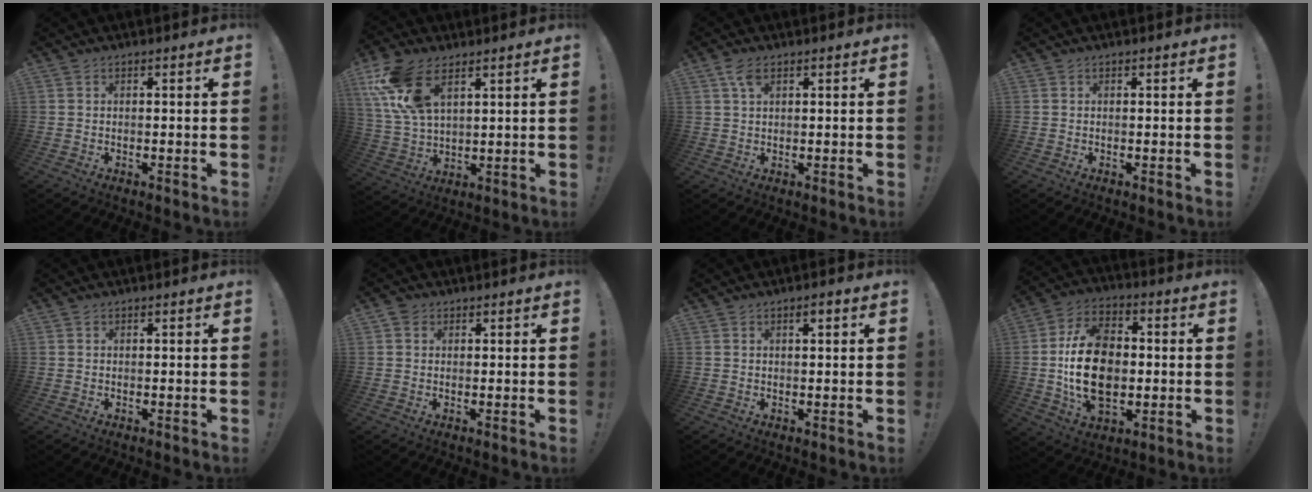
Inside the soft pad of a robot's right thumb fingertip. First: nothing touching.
{"total": 15.3, "force": [7.5, 8.5, 10.2], "torque": [-0.210, -0.019, 0.142]}
{"total": 3.8, "force": [1.8, 1.8, 2.8], "torque": [-0.055, -0.002, 0.033]}
{"total": 0.0}
{"total": 0.0}
{"total": 2.2, "force": [1.1, 1.8, 0.6], "torque": [-0.011, -0.001, 0.020]}
{"total": 2.0, "force": [1.1, 0.5, 1.6], "torque": [-0.018, -0.002, 0.014]}
{"total": 20.5, "force": [-1.0, 14.2, 14.8], "torque": [-0.248, 0.006, -0.015]}